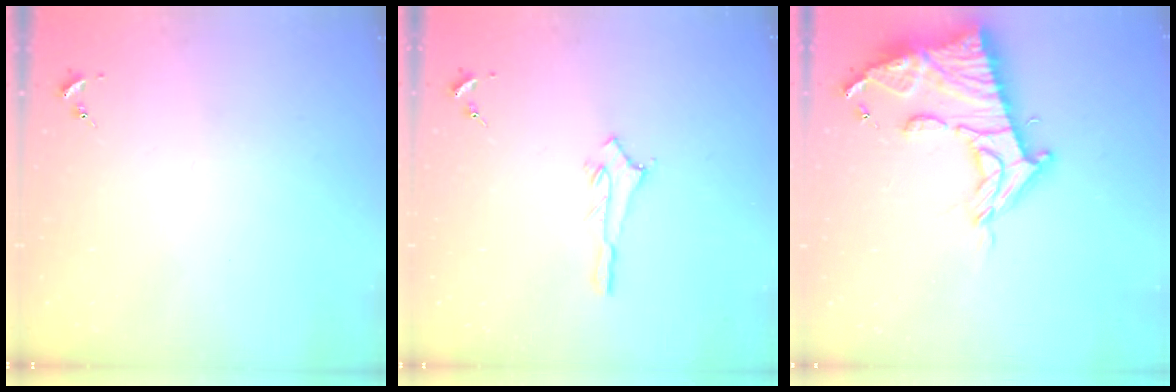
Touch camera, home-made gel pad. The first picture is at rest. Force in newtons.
{"total": 2.9, "press": 2.8, "slide": 0.4}
{"total": 19.3, "press": 19.3, "slide": 1.6}